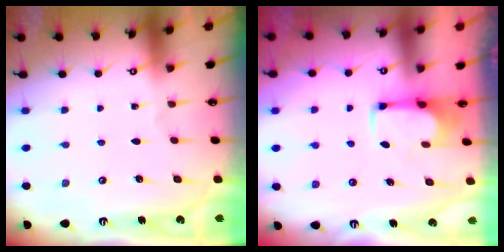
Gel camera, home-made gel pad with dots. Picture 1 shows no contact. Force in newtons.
{"total": 2.5, "press": 2.4, "slide": 0.9}